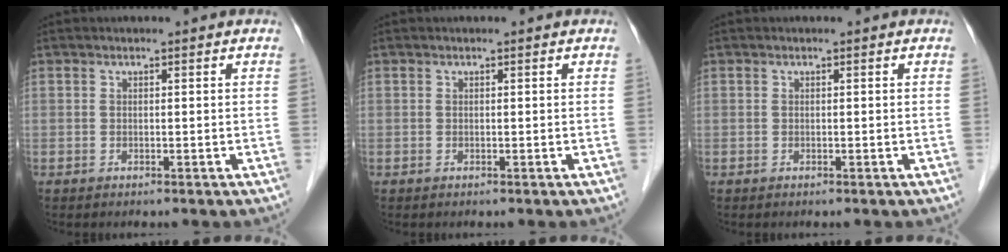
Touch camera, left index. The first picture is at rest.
{"total": 0.0}
{"total": 0.0}